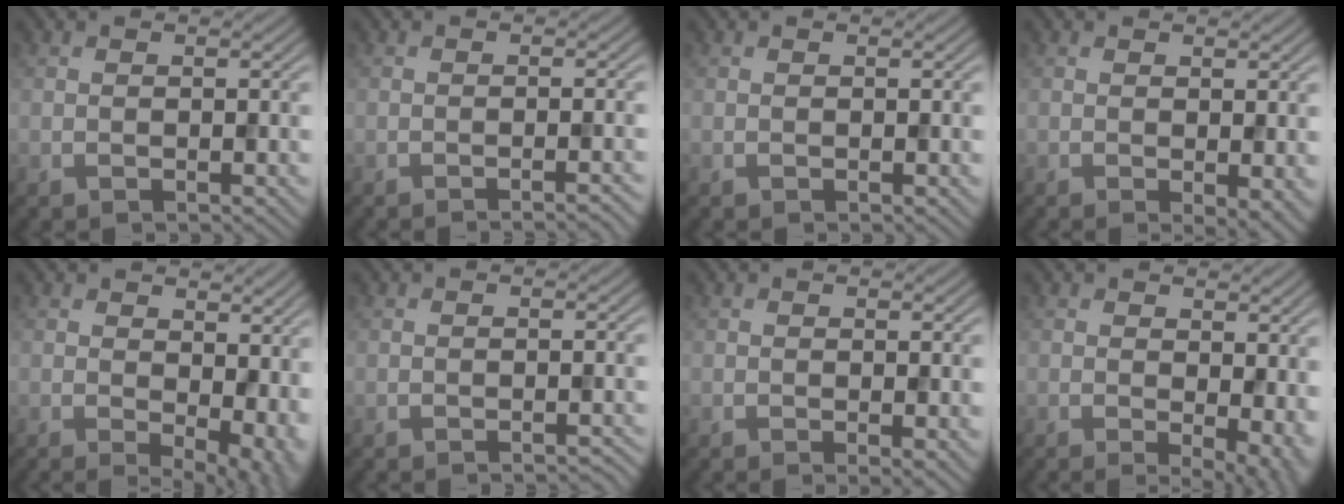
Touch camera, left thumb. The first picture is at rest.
{"total": 2.0, "force": [-1.2, 0.4, 1.5], "torque": [-0.009, 0.003, -0.027]}
{"total": 0.0}
{"total": 2.6, "force": [-0.2, 0.7, 2.4], "torque": [-0.037, -0.007, -0.003]}
{"total": 8.2, "force": [0.8, 4.5, 6.8], "torque": [-0.099, -0.016, 0.028]}
{"total": 1.4, "force": [-1.2, 0.2, 0.8], "torque": [0.003, 0.003, -0.019]}
{"total": 1.4, "force": [-0.2, 0.2, 1.4], "torque": [-0.023, -0.008, -0.006]}
{"total": 5.5, "force": [0.1, 2.2, 5.1], "torque": [-0.071, -0.009, 0.005]}